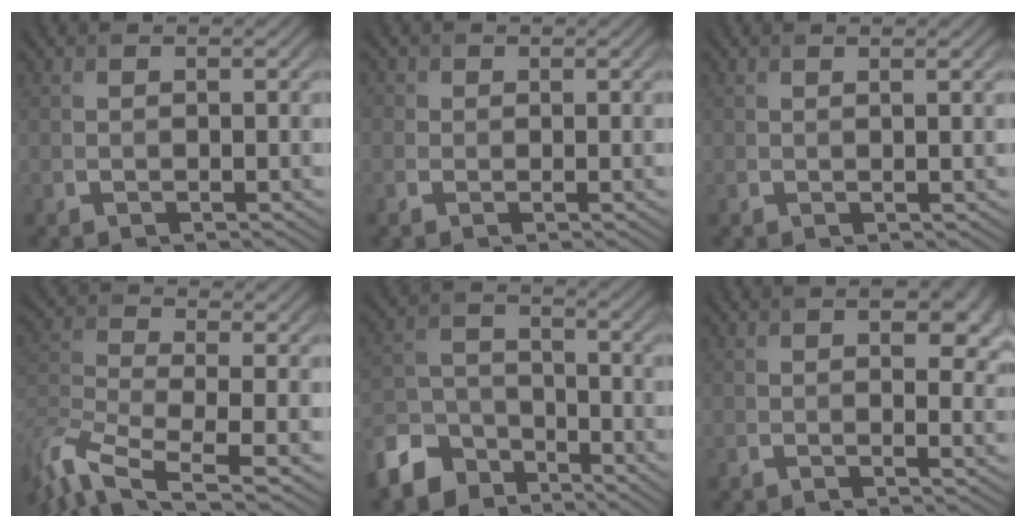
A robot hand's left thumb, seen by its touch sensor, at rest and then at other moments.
{"total": 1.5, "force": [0.2, 1.4, 0.3], "torque": [-0.006, 0.000, -0.003]}
{"total": 0.9, "force": [0.7, 0.1, 0.6], "torque": [-0.010, 0.004, 0.009]}
{"total": 10.2, "force": [-6.6, 3.1, 7.1], "torque": [-0.165, -0.024, -0.131]}
{"total": 8.9, "force": [-6.3, 5.4, 3.3], "torque": [-0.079, -0.013, -0.141]}
{"total": 5.0, "force": [1.6, 2.6, 4.0], "torque": [-0.046, -0.004, 0.022]}